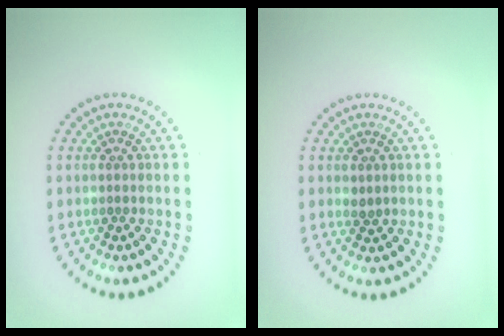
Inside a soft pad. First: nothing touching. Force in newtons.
{"total": 0.8, "press": 0.8, "slide": 0.2}